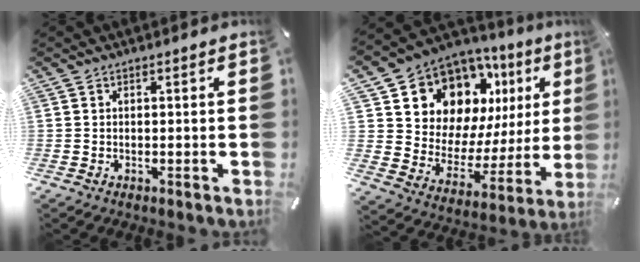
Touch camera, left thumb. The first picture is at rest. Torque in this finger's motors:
{"motor_torque": [2.45, 2.48, 1.49, -1.28, 0.49]}